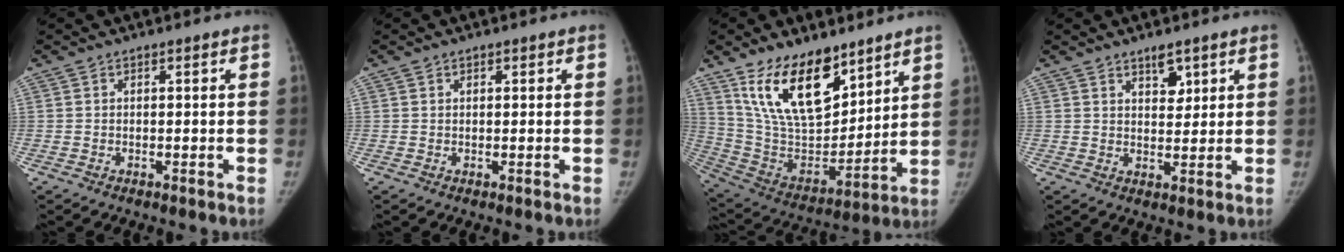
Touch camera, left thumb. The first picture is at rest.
{"total": 0.6, "force": [0.4, 0.4, 0.1], "torque": [0.004, -0.002, 0.004]}
{"total": 20.6, "force": [12.8, 10.1, 12.6], "torque": [-0.173, -0.074, 0.248]}
{"total": 4.1, "force": [2.7, 2.0, 2.3], "torque": [-0.017, -0.019, 0.044]}